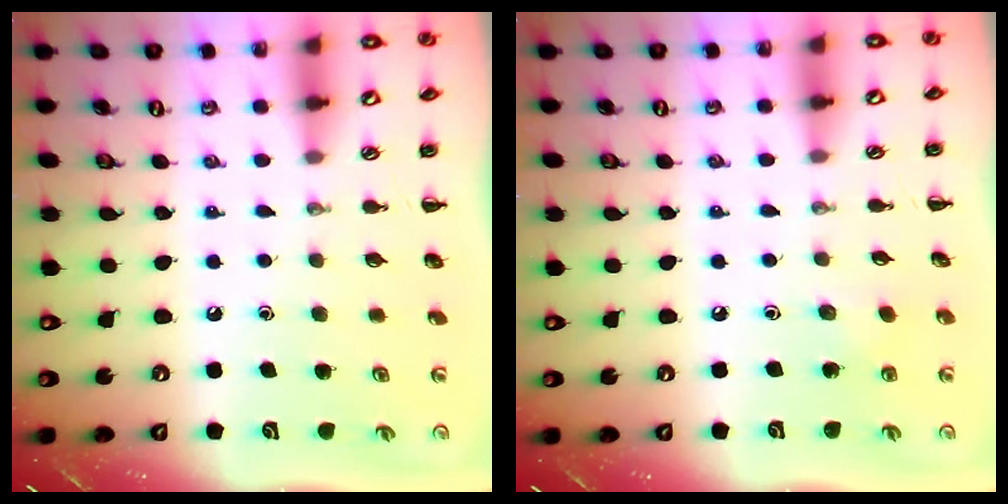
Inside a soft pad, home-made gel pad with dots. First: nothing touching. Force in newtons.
{"total": 2.5, "press": 2.4, "slide": 0.8}